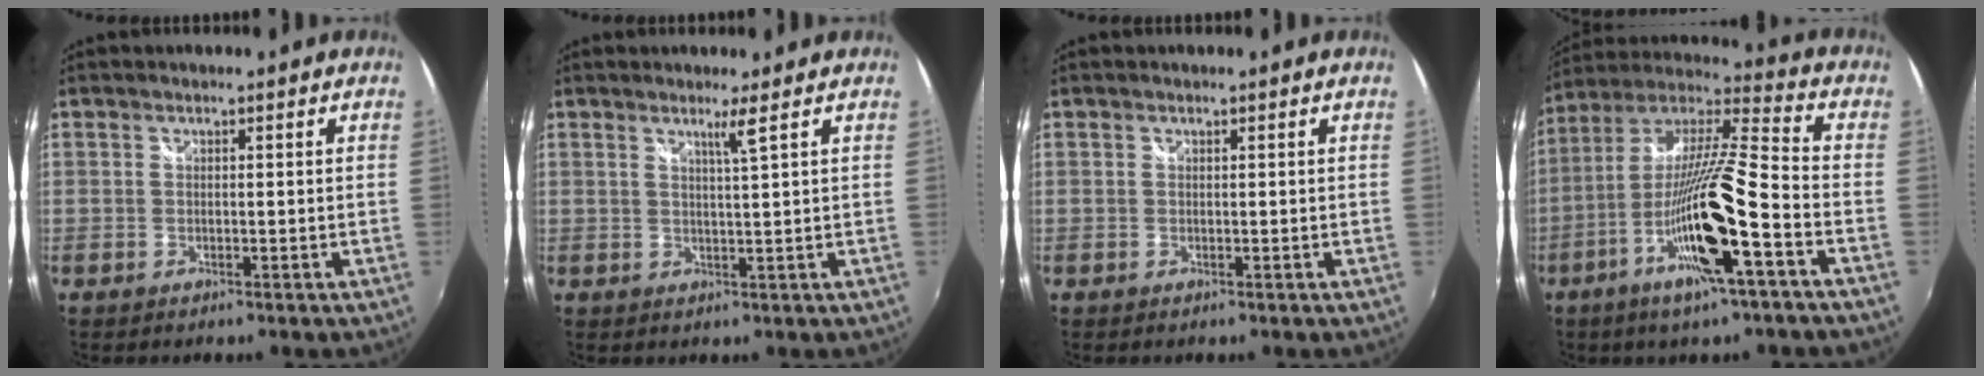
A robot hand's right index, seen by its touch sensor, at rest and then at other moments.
{"total": 2.4, "force": [1.4, -0.9, 1.7], "torque": [-0.035, -0.010, 0.022]}
{"total": 0.0}
{"total": 19.0, "force": [-8.2, 1.5, 17.1], "torque": [-0.311, -0.033, -0.154]}